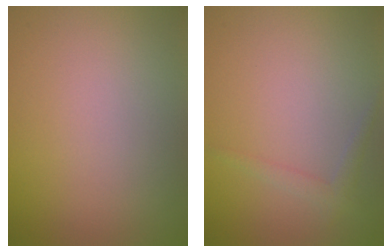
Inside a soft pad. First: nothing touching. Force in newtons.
{"total": 1.2, "press": 1.2, "slide": 0.1}